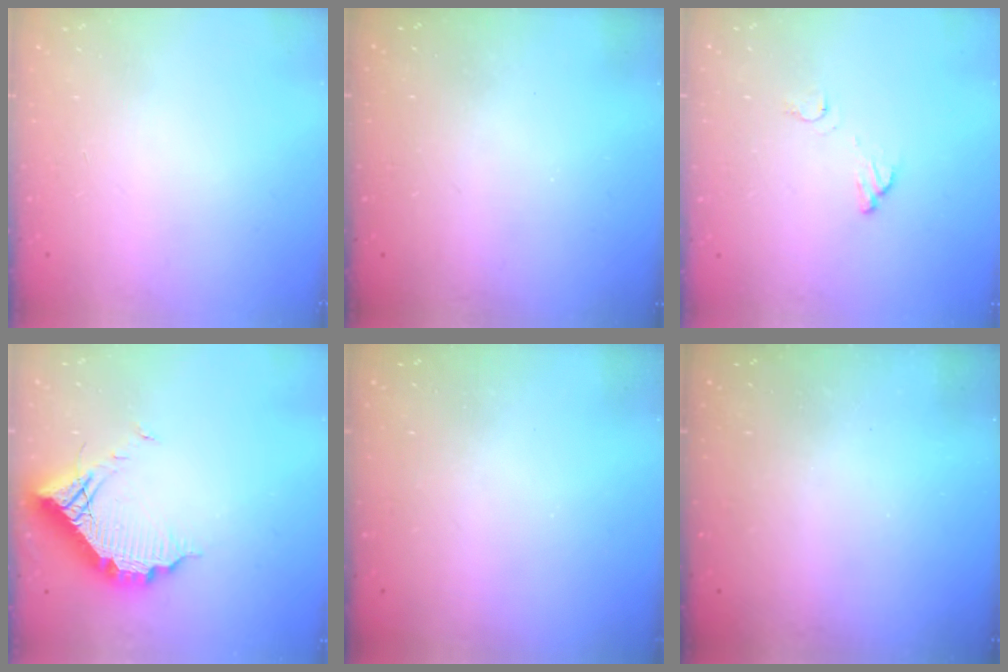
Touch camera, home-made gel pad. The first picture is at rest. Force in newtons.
{"total": 3.2, "press": 3.2, "slide": 0.1}
{"total": 4.1, "press": 4.1, "slide": 0.2}
{"total": 13.0, "press": 13.0, "slide": 1.0}
{"total": 2.9, "press": 2.9, "slide": 0.3}
{"total": 3.0, "press": 3.0, "slide": 0.1}